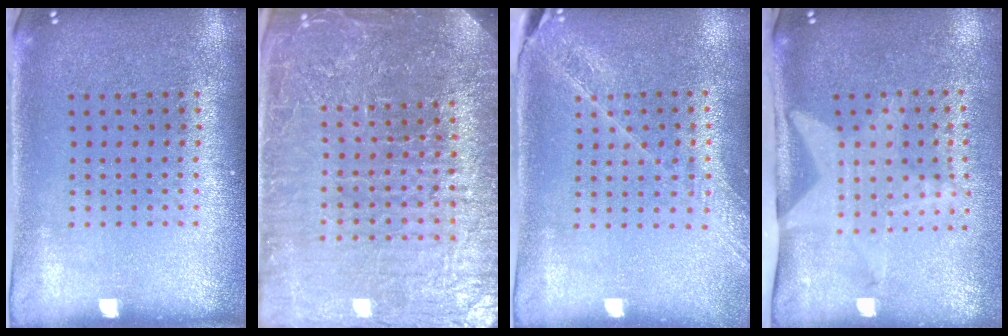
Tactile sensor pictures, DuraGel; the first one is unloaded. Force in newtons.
{"total": 5.9, "press": 5.3, "slide": 2.6}
{"total": 1.6, "press": 1.6, "slide": 0.0}
{"total": 2.1, "press": 1.6, "slide": 1.3}